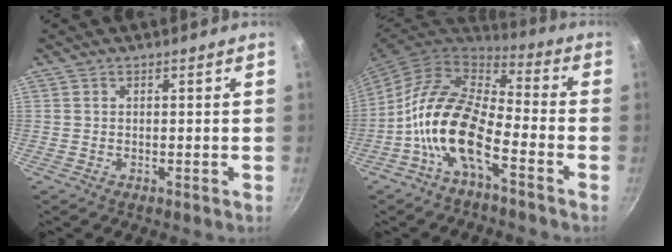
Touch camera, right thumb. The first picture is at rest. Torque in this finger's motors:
{"motor_torque": [0.20, 0.86, 1.76, -1.03, 0.44]}